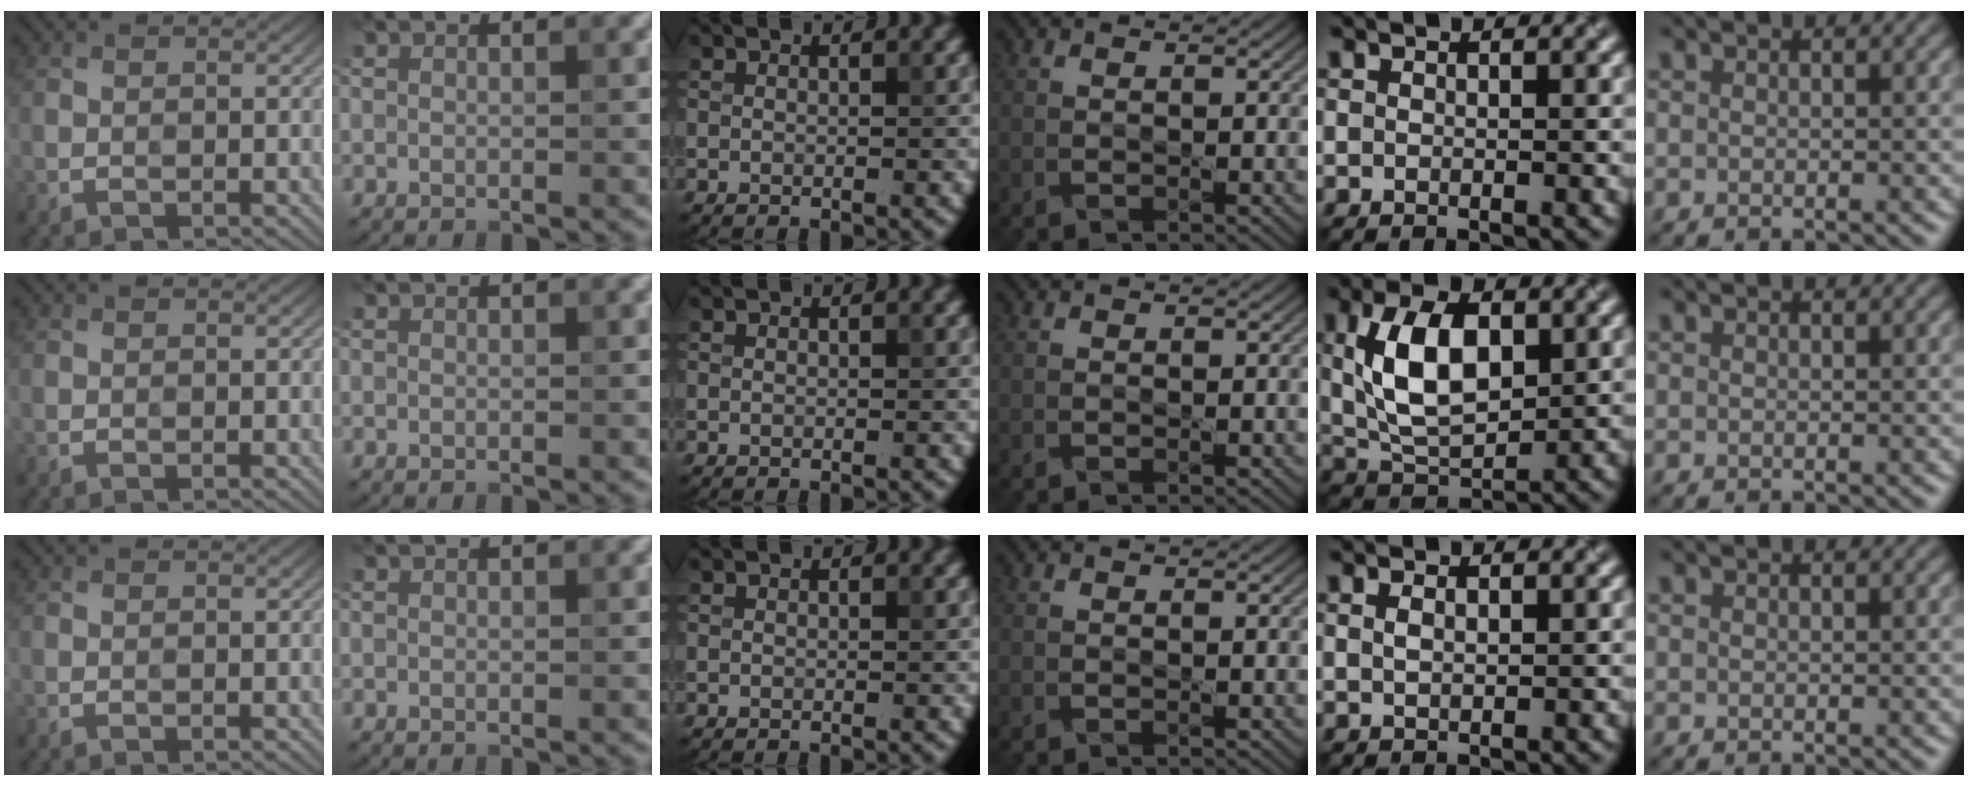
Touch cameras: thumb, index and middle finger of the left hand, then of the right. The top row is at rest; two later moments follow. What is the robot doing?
{"motion": "dispense", "object": "soap dispenser"}